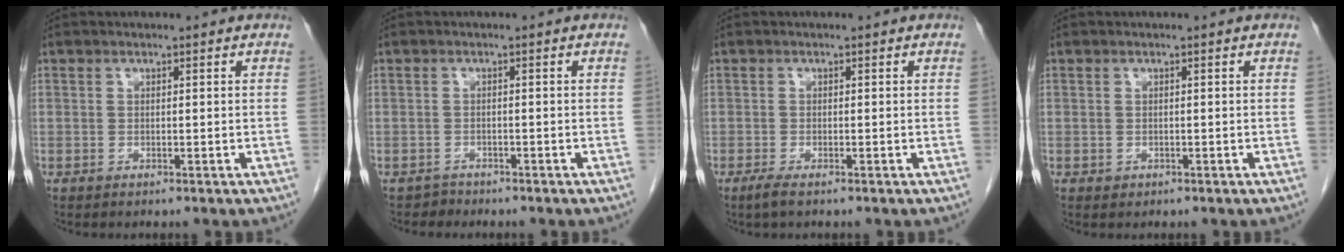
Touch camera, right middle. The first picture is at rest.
{"total": 1.2, "force": [-1.0, 0.4, -0.5], "torque": [0.009, 0.000, -0.019]}
{"total": 1.6, "force": [-1.1, 0.2, 1.1], "torque": [-0.031, -0.006, -0.022]}
{"total": 0.6, "force": [-0.2, 0.5, 0.1], "torque": [-0.002, 0.002, 0.000]}